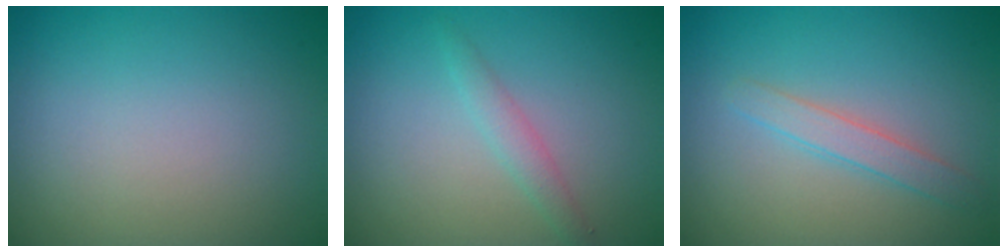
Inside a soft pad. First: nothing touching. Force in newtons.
{"total": 1.1, "press": 1.1, "slide": 0.1}
{"total": 1.8, "press": 1.8, "slide": 0.1}